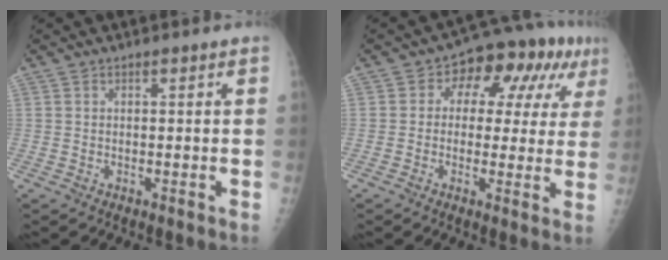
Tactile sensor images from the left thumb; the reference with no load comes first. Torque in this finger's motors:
{"motor_torque": [-0.05, 0.43, 0.25, 0.14, 0.07]}